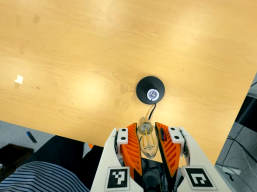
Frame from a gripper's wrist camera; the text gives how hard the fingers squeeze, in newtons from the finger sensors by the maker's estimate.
{"total": 21.8, "left": 23.6, "right": 20.0}